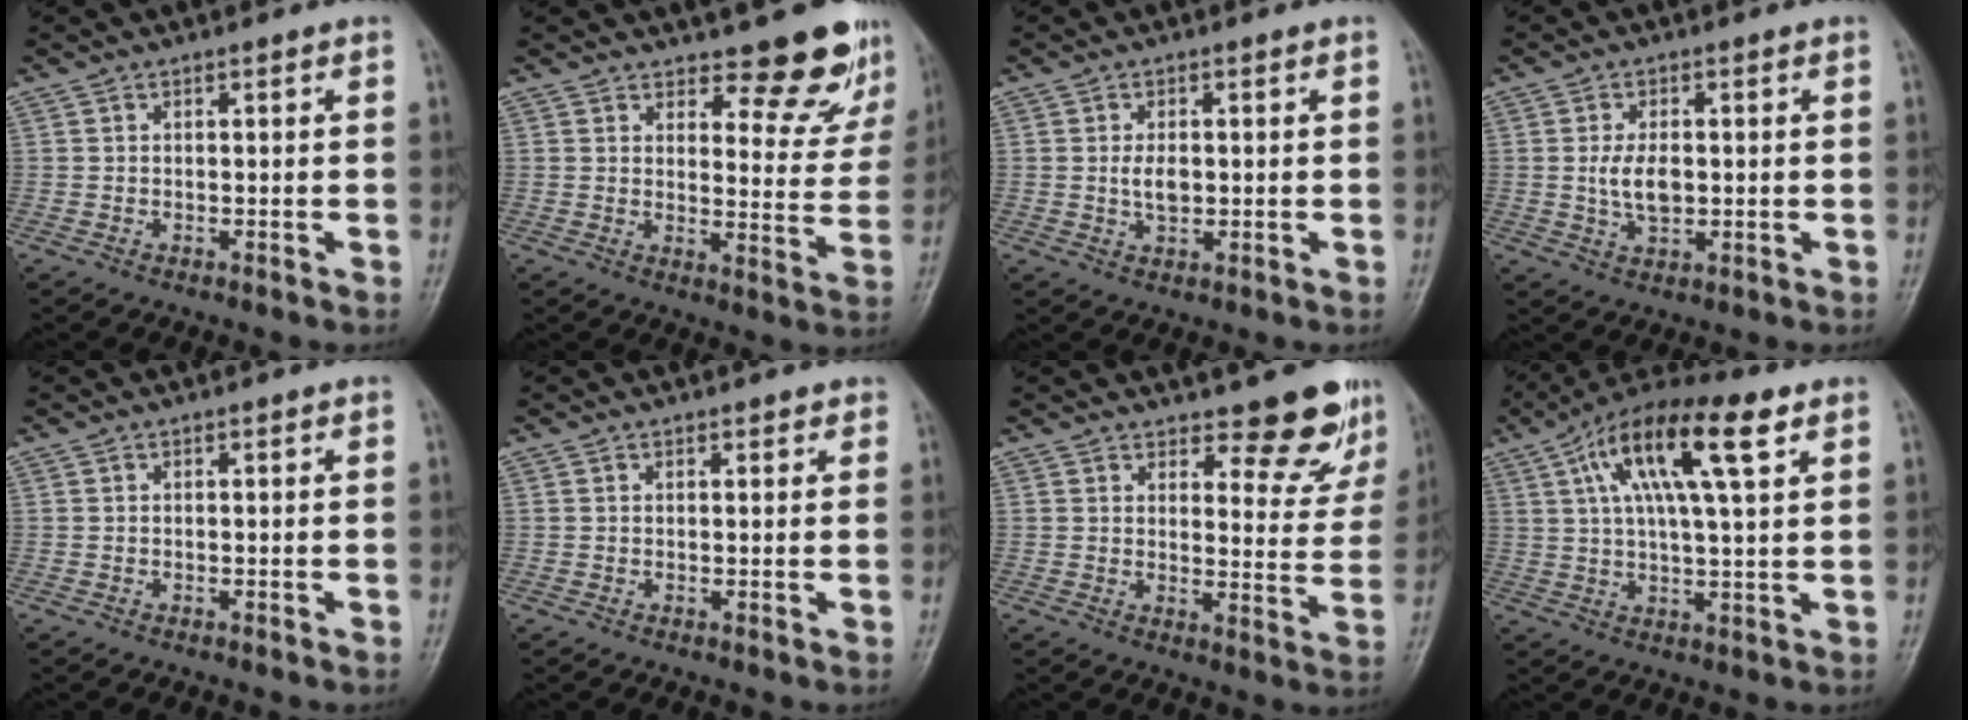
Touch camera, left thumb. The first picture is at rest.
{"total": 11.0, "force": [9.4, 3.8, 4.3], "torque": [-0.016, -0.083, 0.113]}
{"total": 3.5, "force": [0.2, 2.1, 2.8], "torque": [-0.047, -0.004, 0.005]}
{"total": 5.5, "force": [0.2, 3.2, 4.5], "torque": [-0.084, -0.005, 0.005]}
{"total": 0.0}
{"total": 1.2, "force": [0.9, 0.6, 0.4], "torque": [0.002, -0.005, 0.009]}
{"total": 9.9, "force": [8.2, 3.6, 4.3], "torque": [-0.018, -0.068, 0.100]}
{"total": 16.8, "force": [7.0, 4.8, 14.5], "torque": [-0.252, 0.011, 0.115]}